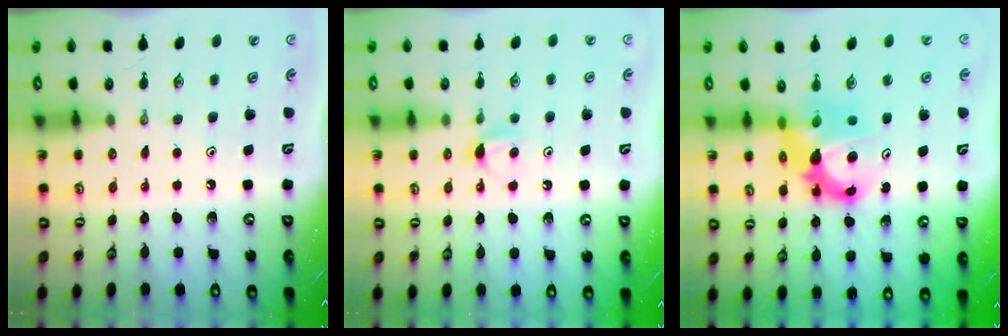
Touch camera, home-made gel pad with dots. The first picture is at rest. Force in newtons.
{"total": 6.1, "press": 6.1, "slide": 0.6}
{"total": 8.2, "press": 8.2, "slide": 0.7}